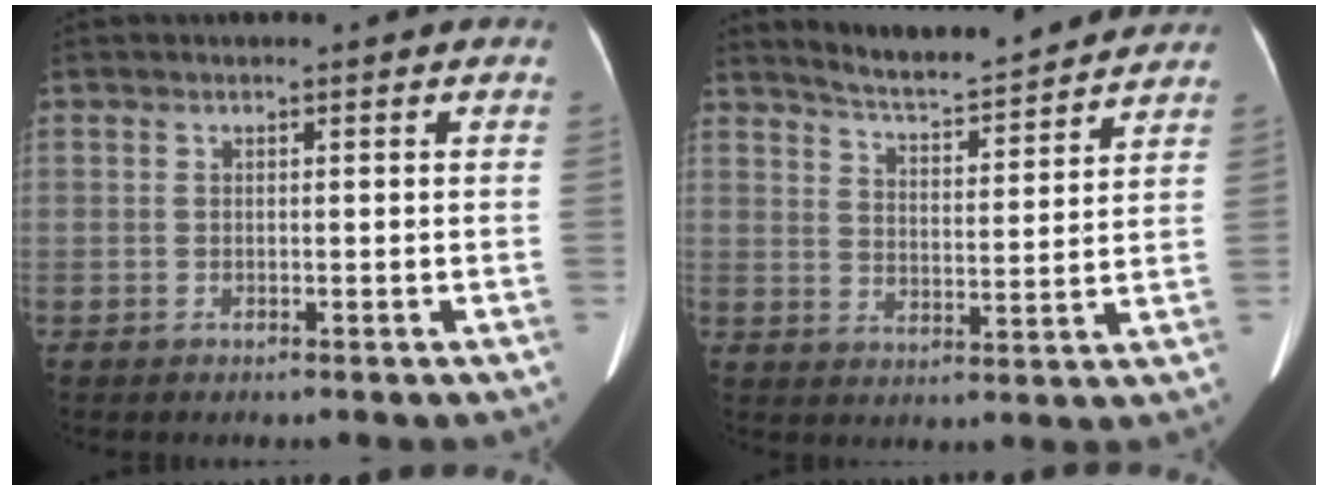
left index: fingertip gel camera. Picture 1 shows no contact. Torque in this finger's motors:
{"motor_torque": [-0.22, -0.15, -0.07, 0.03]}